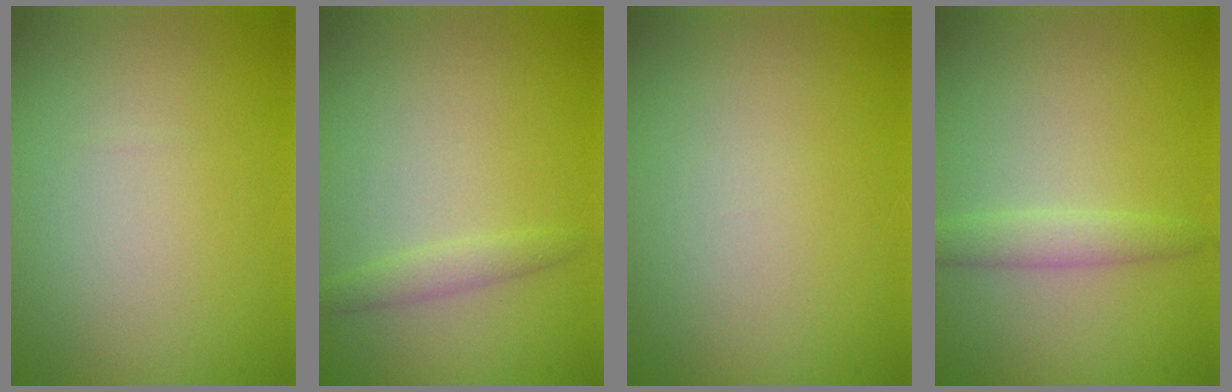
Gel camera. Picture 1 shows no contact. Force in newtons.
{"total": 1.2, "press": 1.2, "slide": 0.1}
{"total": 0.0}
{"total": 1.8, "press": 1.8, "slide": 0.0}